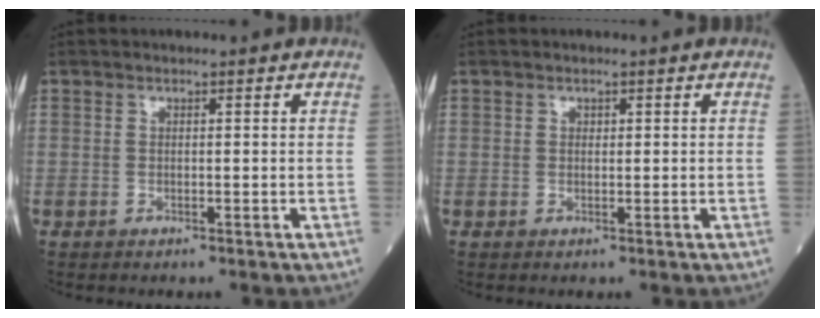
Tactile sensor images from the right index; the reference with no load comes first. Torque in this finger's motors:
{"motor_torque": [-0.13, 0.05, -0.04, -0.01]}